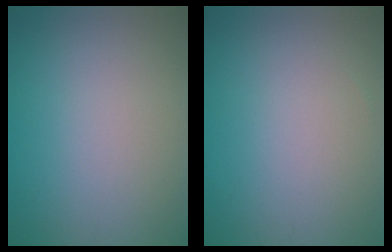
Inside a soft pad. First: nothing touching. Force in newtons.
{"total": 0.0}